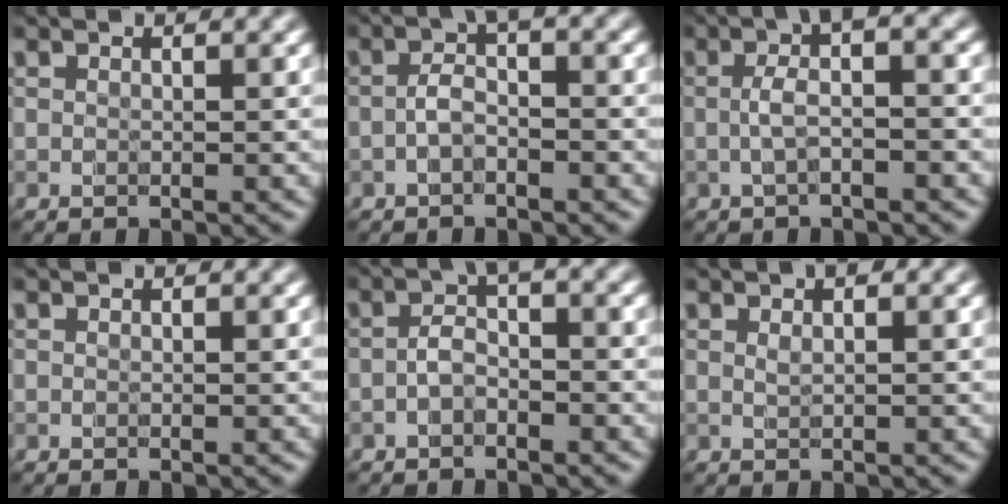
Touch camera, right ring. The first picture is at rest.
{"total": 1.9, "force": [-0.7, 0.6, 1.6], "torque": [-0.033, 0.007, -0.019]}
{"total": 3.2, "force": [-0.1, 0.6, 3.2], "torque": [-0.059, 0.013, -0.006]}
{"total": 0.0}
{"total": 1.6, "force": [-0.8, 0.6, 1.3], "torque": [-0.024, 0.005, -0.021]}
{"total": 0.9, "force": [0.5, 0.3, 0.6], "torque": [-0.009, 0.001, 0.009]}